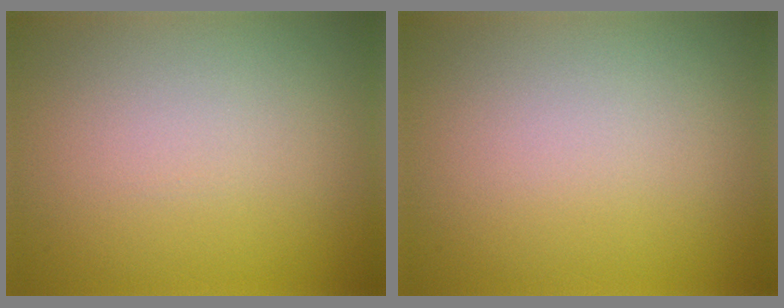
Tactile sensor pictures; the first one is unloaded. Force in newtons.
{"total": 0.0}